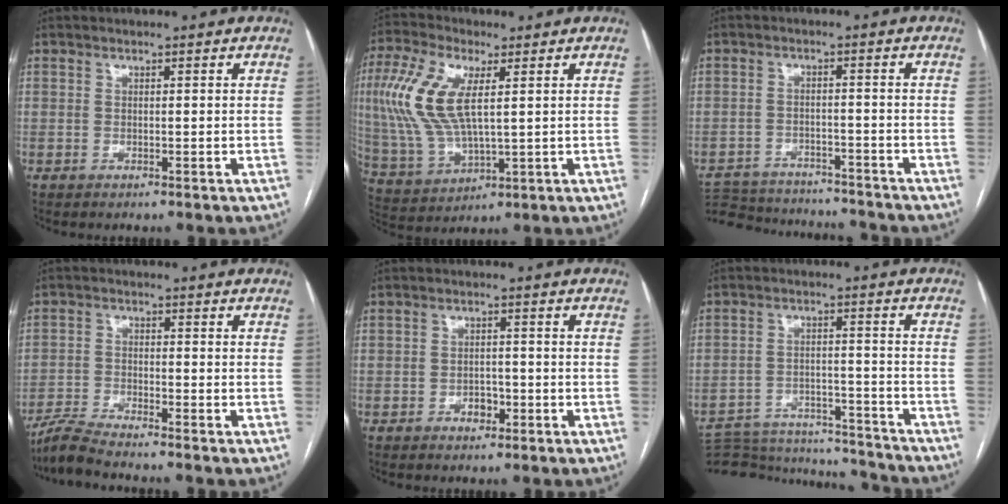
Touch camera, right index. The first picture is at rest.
{"total": 12.8, "force": [2.9, 4.9, 11.5], "torque": [-0.276, 0.010, 0.062]}
{"total": 17.1, "force": [-15.7, 4.1, 5.2], "torque": [-0.126, -0.006, -0.222]}
{"total": 4.9, "force": [-4.6, -0.8, 1.6], "torque": [-0.038, -0.023, -0.094]}
{"total": 2.7, "force": [-1.2, 1.9, 1.5], "torque": [-0.018, 0.005, -0.014]}
{"total": 19.5, "force": [-18.7, 3.5, 4.4], "torque": [-0.100, 0.003, -0.262]}